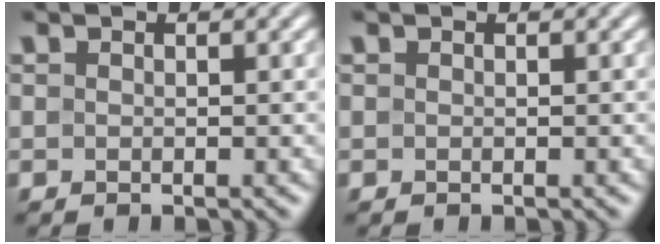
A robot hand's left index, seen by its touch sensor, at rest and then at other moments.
{"total": 0.0}